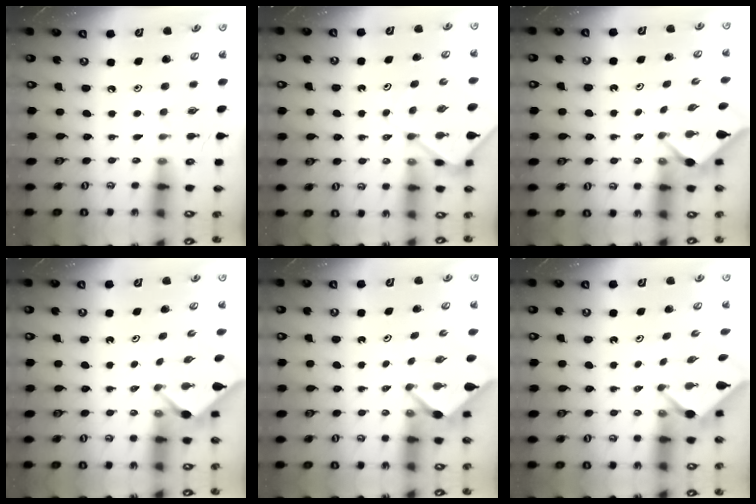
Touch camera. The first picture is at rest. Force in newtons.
{"total": 6.4, "press": 6.4, "slide": 0.6}
{"total": 2.9, "press": 2.9, "slide": 0.4}
{"total": 3.1, "press": 3.1, "slide": 0.4}
{"total": 2.6, "press": 2.6, "slide": 0.3}
{"total": 2.4, "press": 2.4, "slide": 0.3}